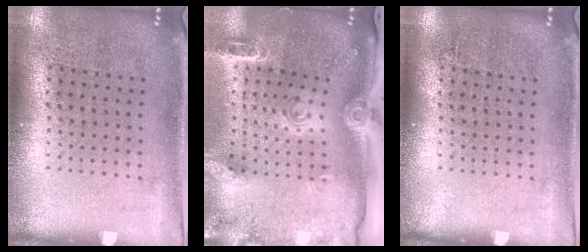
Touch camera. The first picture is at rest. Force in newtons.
{"total": 2.6, "press": 1.9, "slide": 1.7}
{"total": 0.0}